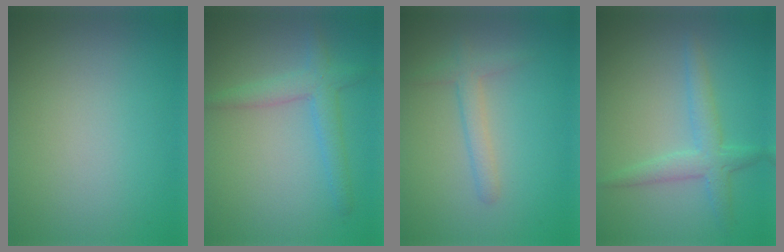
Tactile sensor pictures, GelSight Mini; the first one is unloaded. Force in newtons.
{"total": 2.8, "press": 2.8, "slide": 0.2}
{"total": 2.0, "press": 2.0, "slide": 0.1}
{"total": 2.9, "press": 2.9, "slide": 0.1}